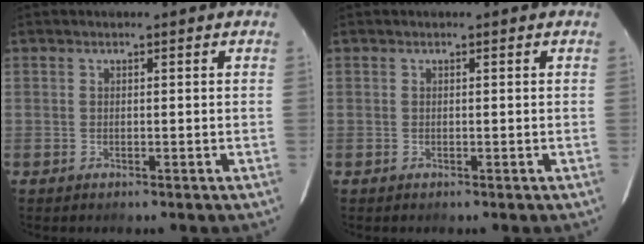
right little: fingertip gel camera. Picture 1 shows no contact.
{"total": 0.0}